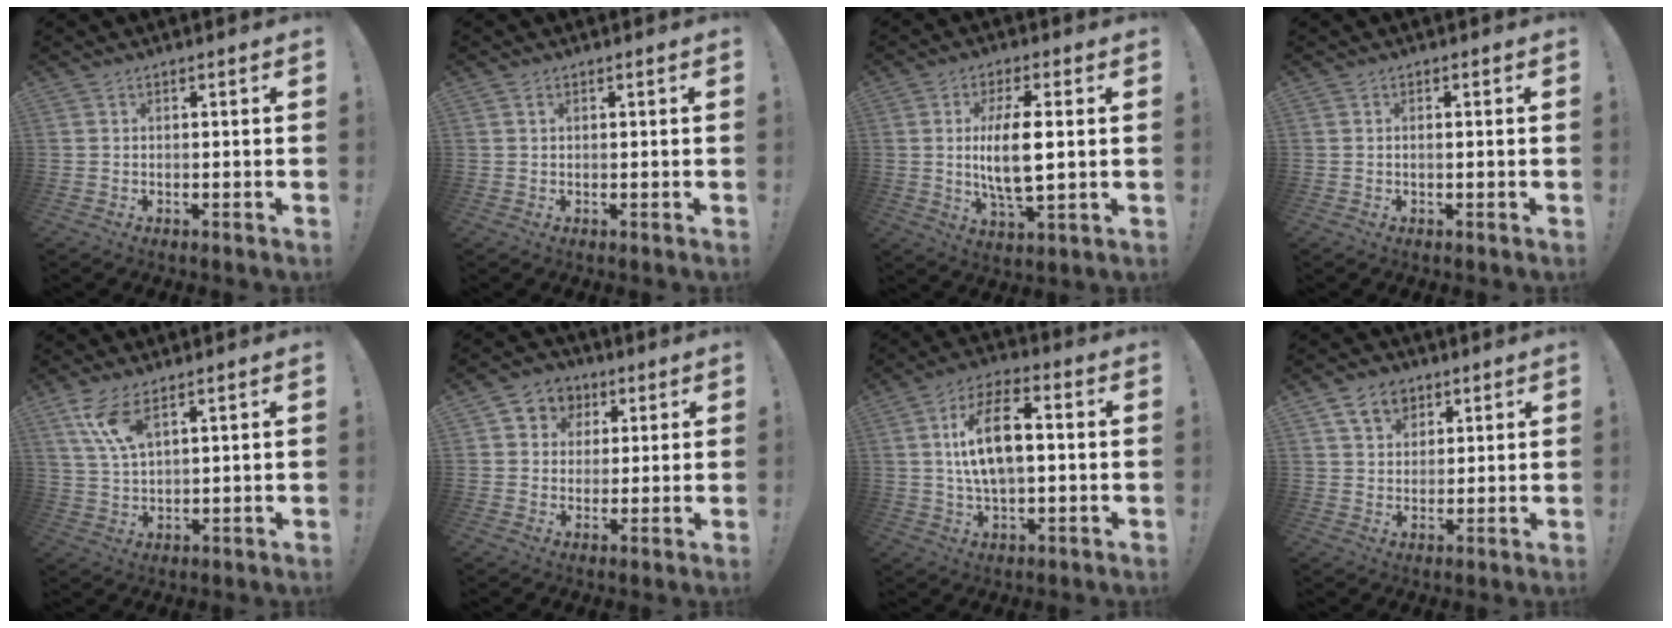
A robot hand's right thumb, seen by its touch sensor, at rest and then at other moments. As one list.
[{"total": 0.7, "force": [0.3, 0.5, 0.3], "torque": [-0.005, -0.001, 0.005]}, {"total": 11.3, "force": [0.9, 3.7, 10.7], "torque": [-0.208, -0.013, 0.005]}, {"total": 0.8, "force": [-0.2, 0.1, 0.8], "torque": [-0.013, -0.001, -0.005]}, {"total": 8.7, "force": [5.3, 3.0, 6.2], "torque": [-0.133, -0.021, 0.098]}, {"total": 6.8, "force": [1.2, 6.5, 1.5], "torque": [-0.026, 0.003, 0.031]}, {"total": 13.6, "force": [1.7, 6.6, 11.7], "torque": [-0.196, 0.011, 0.029]}, {"total": 8.3, "force": [4.8, 6.0, 3.1], "torque": [-0.050, -0.015, 0.093]}]